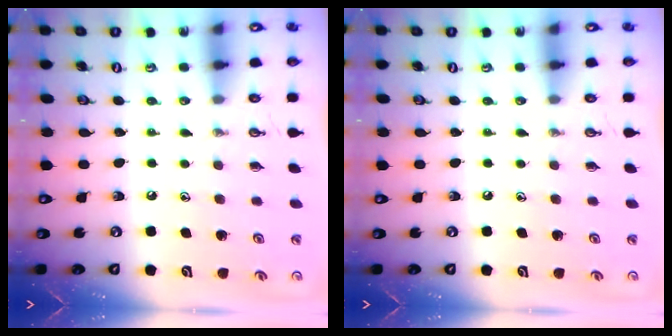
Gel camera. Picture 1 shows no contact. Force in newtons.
{"total": 0.0}